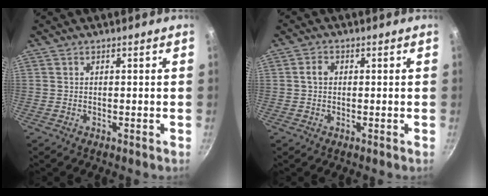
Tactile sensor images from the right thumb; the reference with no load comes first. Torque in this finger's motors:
{"motor_torque": [0.10, 1.22, 0.37, -0.17, 0.06]}